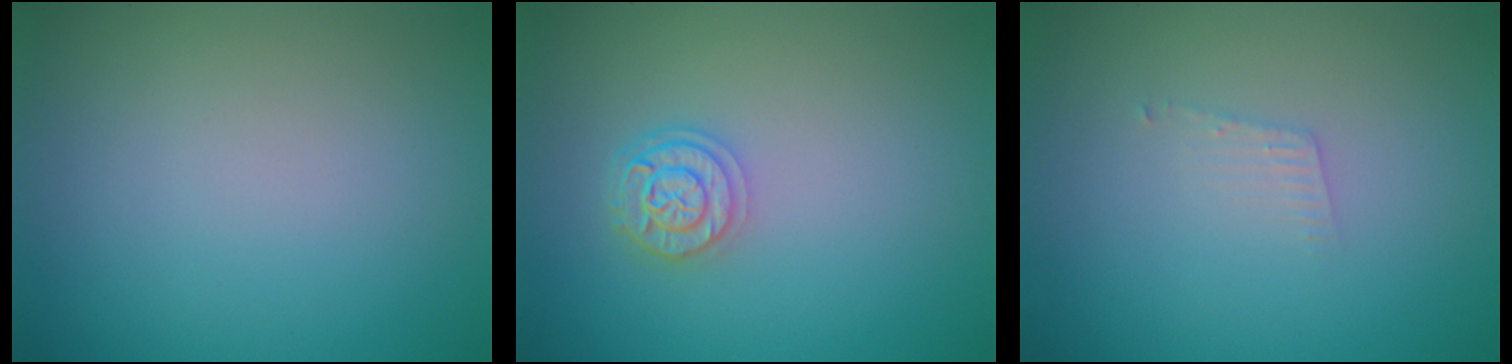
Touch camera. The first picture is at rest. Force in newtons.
{"total": 2.8, "press": 2.3, "slide": 1.5}
{"total": 0.9, "press": 0.9, "slide": 0.1}